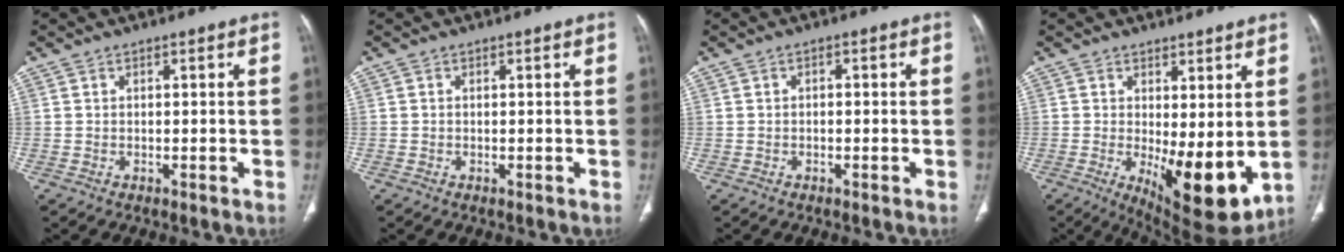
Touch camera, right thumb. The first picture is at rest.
{"total": 0.0}
{"total": 0.8, "force": [-0.2, 0.6, 0.5], "torque": [-0.006, 0.004, -0.007]}
{"total": 11.7, "force": [-1.0, 4.3, 10.8], "torque": [-0.155, -0.029, 0.000]}